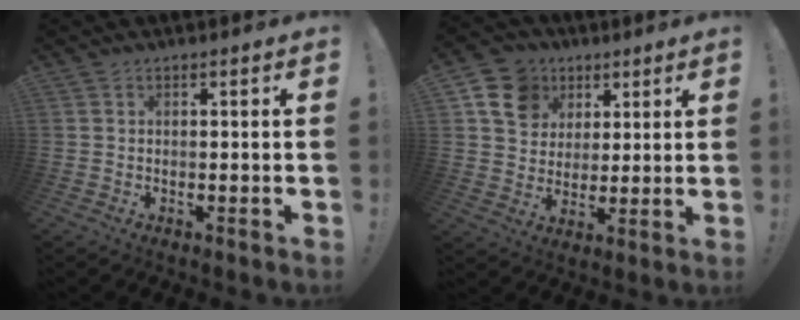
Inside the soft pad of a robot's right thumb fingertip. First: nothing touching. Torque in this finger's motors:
{"motor_torque": [-0.06, 0.22, 0.34, 0.19, 0.01]}